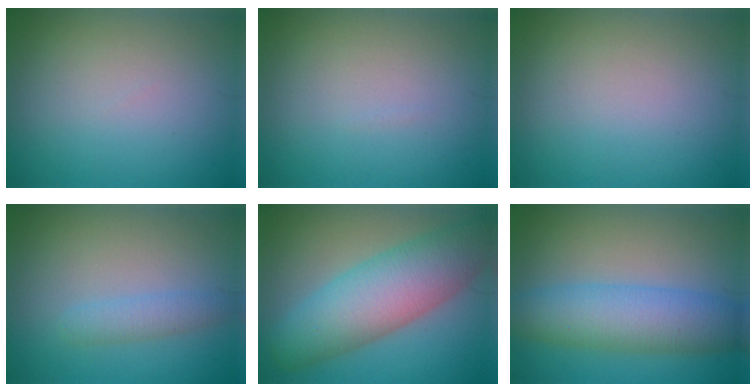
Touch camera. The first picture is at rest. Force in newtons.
{"total": 0.0}
{"total": 0.0}
{"total": 1.9, "press": 1.9, "slide": 0.1}
{"total": 8.6, "press": 8.6, "slide": 0.5}
{"total": 6.7, "press": 6.7, "slide": 0.1}